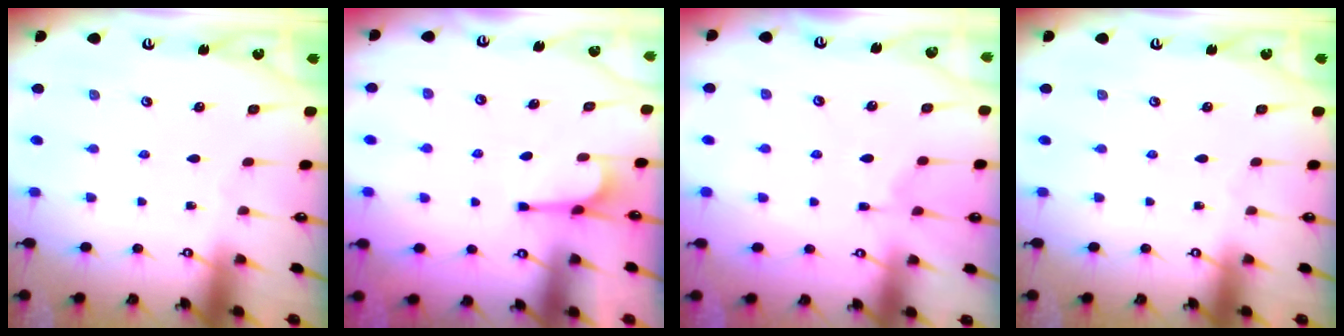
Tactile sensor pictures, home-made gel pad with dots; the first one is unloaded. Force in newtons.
{"total": 2.0, "press": 1.9, "slide": 0.6}
{"total": 1.4, "press": 0.1, "slide": 1.4}
{"total": 0.0}